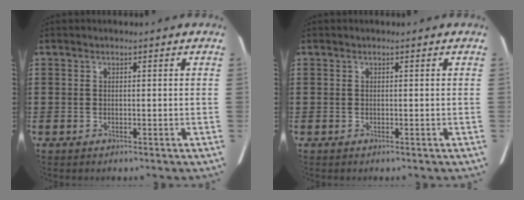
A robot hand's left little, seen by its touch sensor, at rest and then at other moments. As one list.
[{"total": 0.0}]